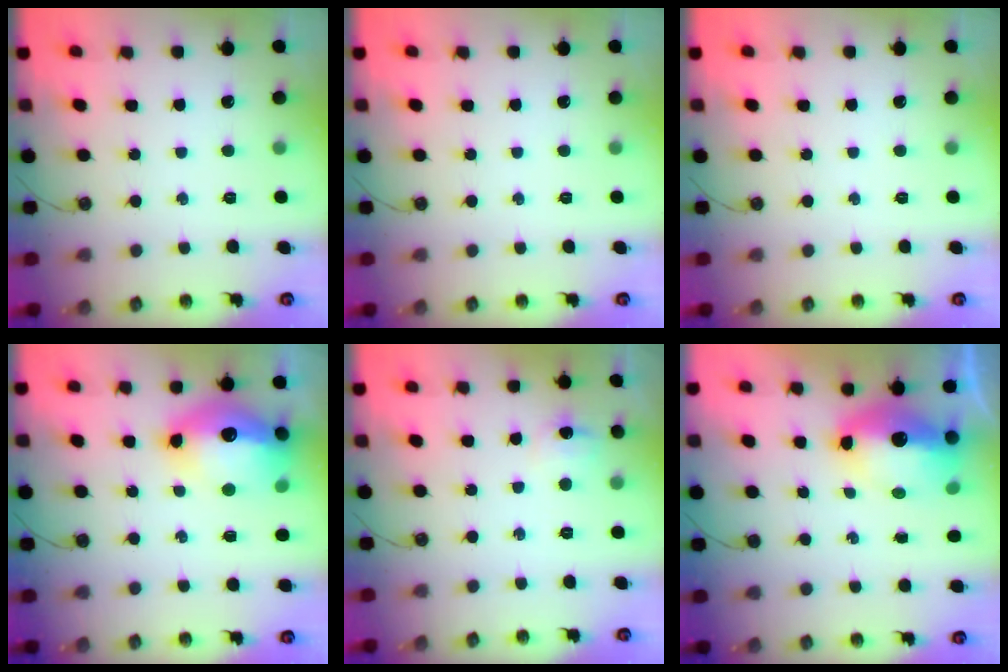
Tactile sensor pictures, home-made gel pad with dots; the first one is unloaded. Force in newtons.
{"total": 0.0}
{"total": 0.0}
{"total": 17.7, "press": 17.6, "slide": 1.8}
{"total": 6.5, "press": 6.4, "slide": 0.6}
{"total": 11.6, "press": 11.6, "slide": 1.3}